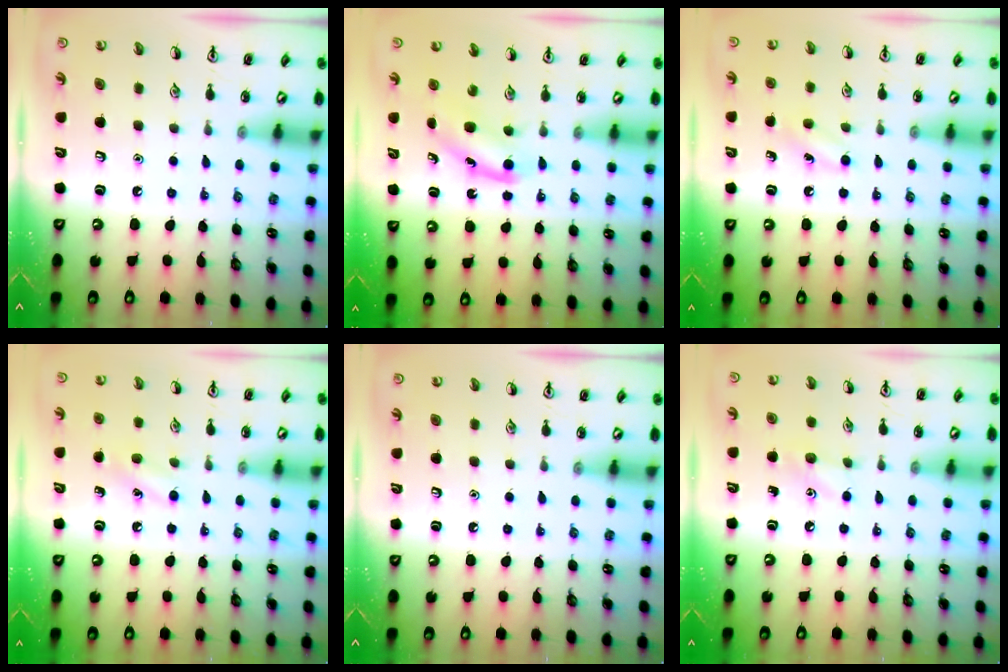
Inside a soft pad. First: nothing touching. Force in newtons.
{"total": 4.2, "press": 4.0, "slide": 1.1}
{"total": 6.2, "press": 5.9, "slide": 1.9}
{"total": 7.6, "press": 7.3, "slide": 2.1}
{"total": 0.0}
{"total": 5.7, "press": 5.4, "slide": 1.9}